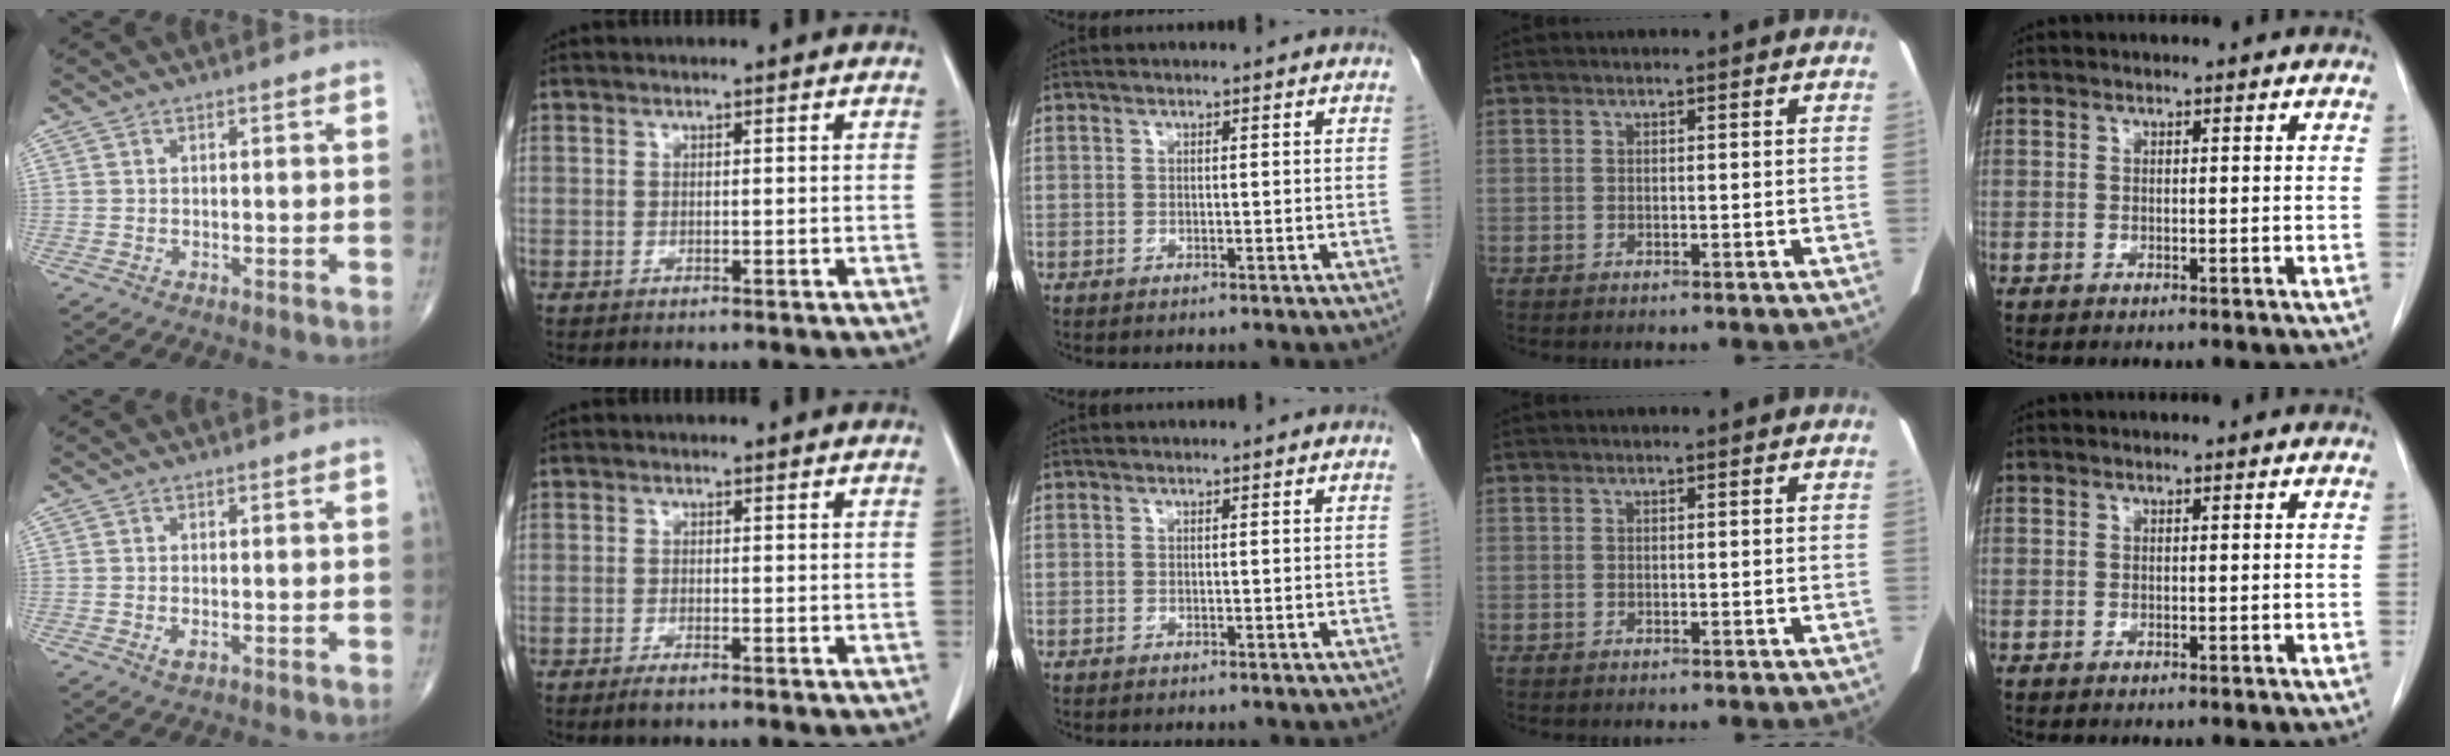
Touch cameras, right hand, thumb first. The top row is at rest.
{"thumb": {"total": 1.3, "force": [-0.4, 0.6, 1.1], "torque": [-0.022, -0.004, -0.007]}, "index": {"total": 1.8, "force": [-1.3, 0.3, 1.2], "torque": [-0.024, -0.003, -0.022]}}